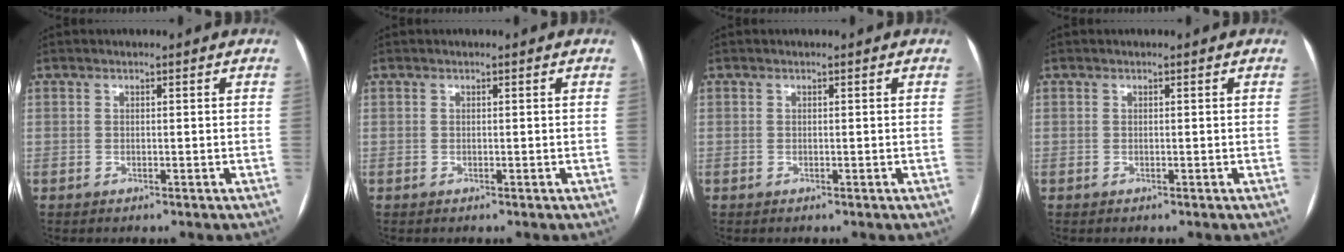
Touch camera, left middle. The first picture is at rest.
{"total": 0.0}
{"total": 0.0}
{"total": 0.0}